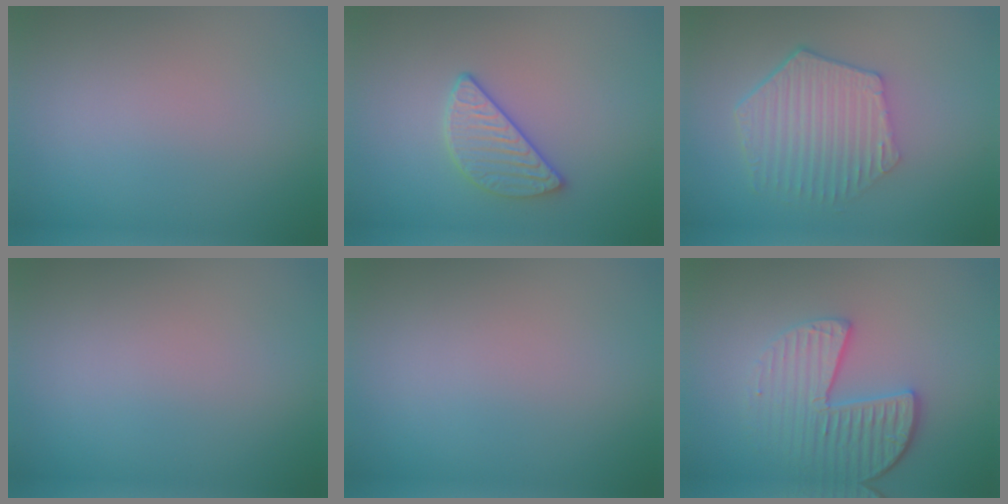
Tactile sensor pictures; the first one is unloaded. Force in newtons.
{"total": 2.9, "press": 2.6, "slide": 1.3}
{"total": 5.6, "press": 4.2, "slide": 3.7}
{"total": 0.0}
{"total": 0.0}
{"total": 4.2, "press": 3.7, "slide": 2.0}